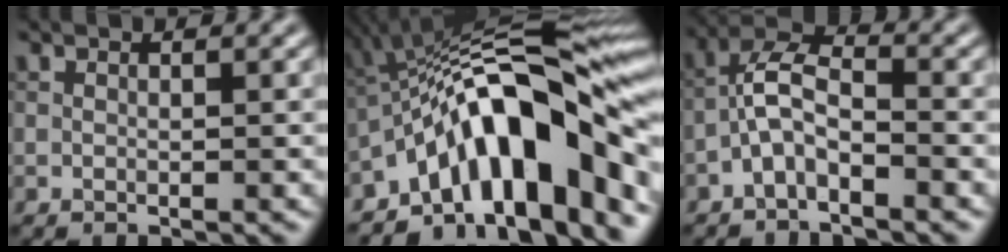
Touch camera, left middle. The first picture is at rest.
{"total": 15.3, "force": [-4.6, 5.7, 13.5], "torque": [-0.169, 0.032, -0.086]}
{"total": 3.6, "force": [-2.0, 1.4, 2.6], "torque": [-0.053, 0.017, -0.048]}